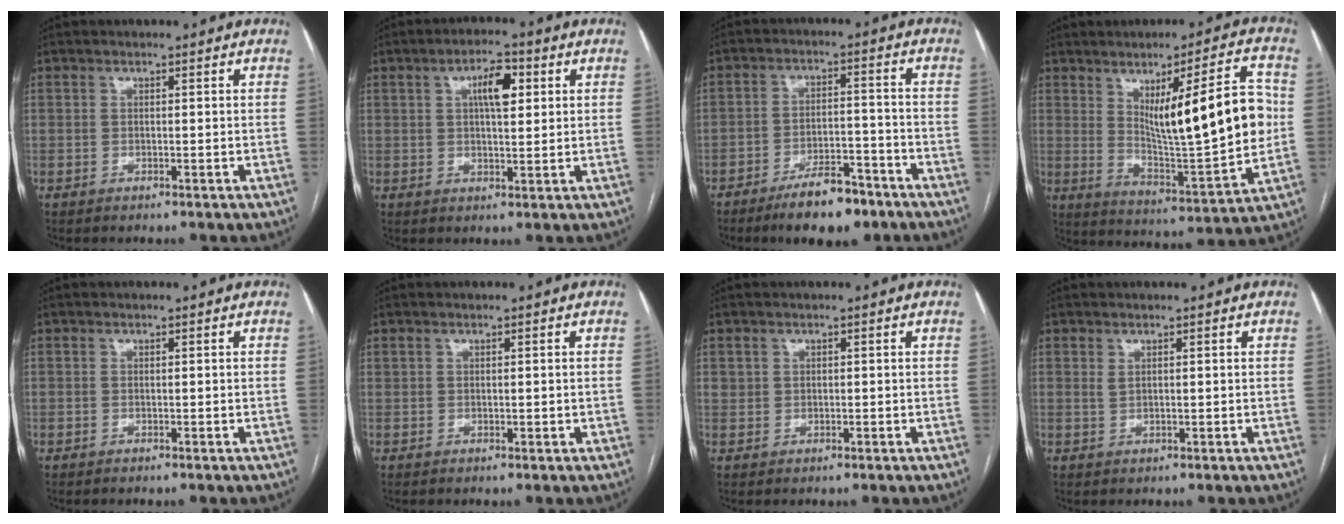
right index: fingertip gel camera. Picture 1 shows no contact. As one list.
[{"total": 5.9, "force": [1.9, 2.1, 5.2], "torque": [-0.089, 0.014, 0.031]}, {"total": 10.2, "force": [-7.4, 3.0, 6.3], "torque": [-0.100, 0.004, -0.121]}, {"total": 17.7, "force": [2.6, 2.1, 17.4], "torque": [-0.267, -0.001, 0.048]}, {"total": 0.0}, {"total": 0.6, "force": [0.2, 0.3, 0.5], "torque": [-0.011, 0.001, 0.007]}, {"total": 1.2, "force": [0.5, 1.2, 0.1], "torque": [0.010, 0.008, 0.006]}, {"total": 0.8, "force": [0.5, 0.3, 0.6], "torque": [-0.014, -0.001, 0.011]}]